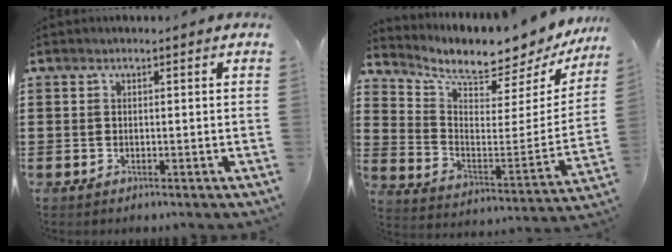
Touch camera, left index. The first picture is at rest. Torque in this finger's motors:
{"motor_torque": [2.14, 0.00, 0.33, 0.07]}